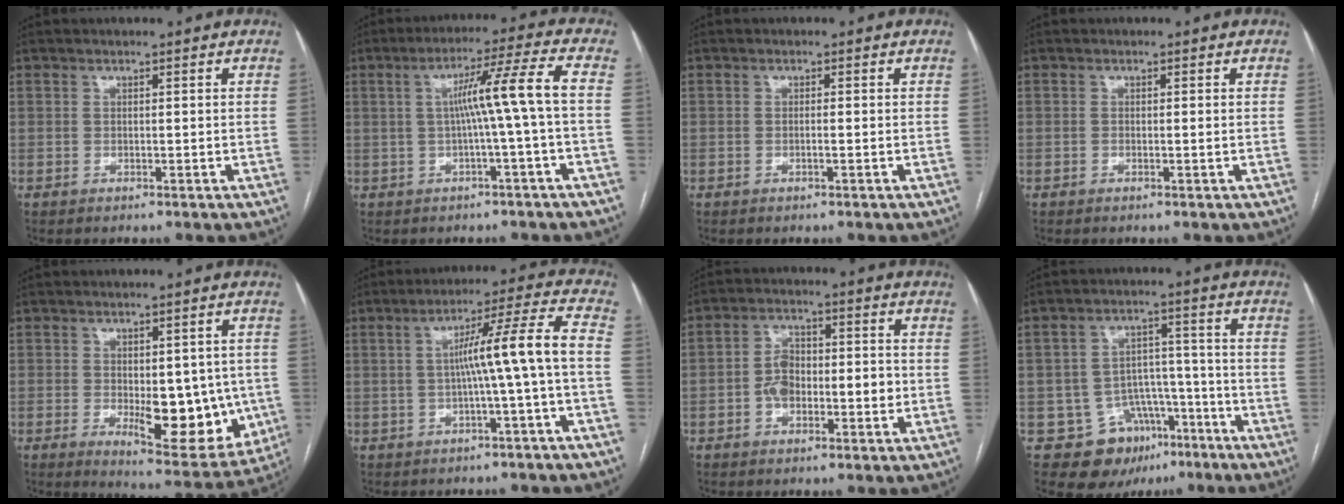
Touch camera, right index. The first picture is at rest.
{"total": 8.2, "force": [-0.2, -1.7, 8.1], "torque": [-0.128, 0.022, 0.004]}
{"total": 0.8, "force": [-0.2, 0.0, 0.8], "torque": [-0.014, 0.001, -0.003]}
{"total": 0.5, "force": [-0.1, 0.0, 0.5], "torque": [-0.010, 0.000, -0.001]}
{"total": 13.1, "force": [-2.1, 5.6, 11.7], "torque": [-0.141, -0.006, -0.011]}
{"total": 9.4, "force": [-1.0, -1.4, 9.3], "torque": [-0.139, 0.024, -0.010]}
{"total": 7.4, "force": [-1.4, 3.9, 6.1], "torque": [-0.112, 0.025, -0.023]}
{"total": 10.5, "force": [-5.7, 8.3, 3.0], "torque": [-0.032, 0.042, -0.075]}